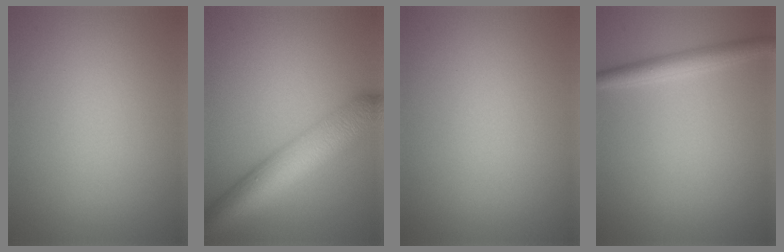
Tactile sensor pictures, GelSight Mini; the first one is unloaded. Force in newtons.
{"total": 8.6, "press": 8.6, "slide": 0.2}
{"total": 0.0}
{"total": 2.6, "press": 2.6, "slide": 0.0}